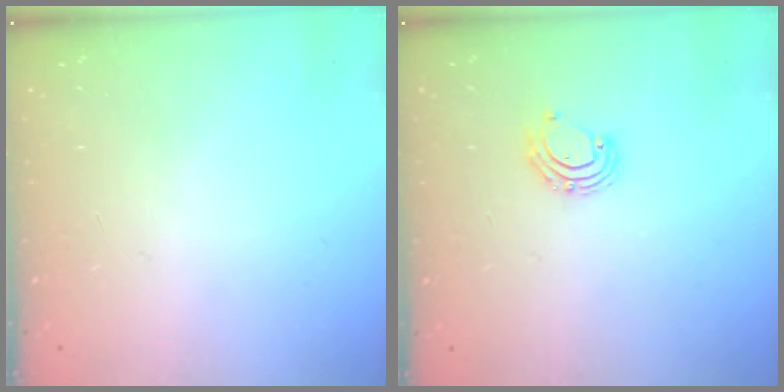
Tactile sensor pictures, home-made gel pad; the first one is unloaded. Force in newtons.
{"total": 5.3, "press": 5.1, "slide": 1.4}